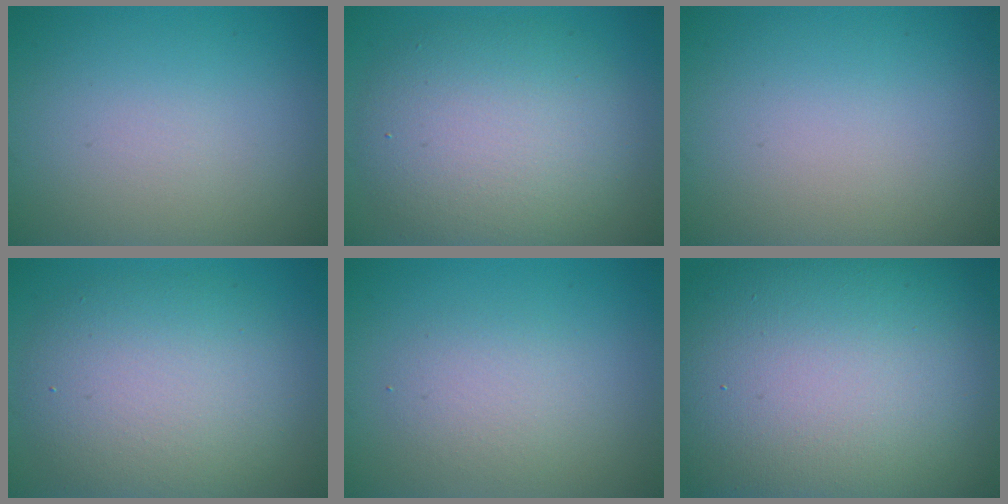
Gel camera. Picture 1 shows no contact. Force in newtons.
{"total": 7.5, "press": 7.5, "slide": 0.8}
{"total": 0.0}
{"total": 7.5, "press": 7.5, "slide": 0.2}
{"total": 2.2, "press": 2.2, "slide": 0.2}
{"total": 20.5, "press": 20.5, "slide": 1.4}